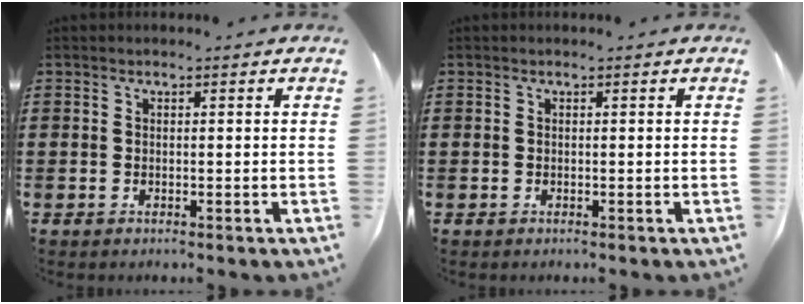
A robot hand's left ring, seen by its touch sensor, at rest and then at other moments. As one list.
[{"total": 0.0}]